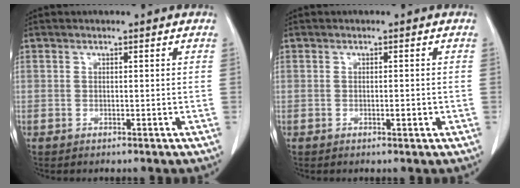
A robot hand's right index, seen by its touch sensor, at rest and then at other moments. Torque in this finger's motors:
{"motor_torque": [0.10, 0.15, 0.07, 0.06]}